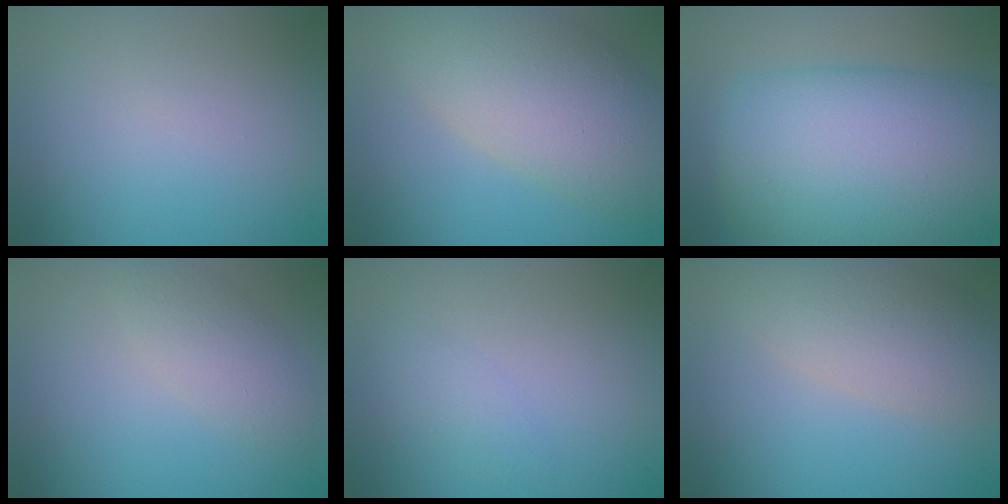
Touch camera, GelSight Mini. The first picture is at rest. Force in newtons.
{"total": 10.1, "press": 10.1, "slide": 0.2}
{"total": 14.6, "press": 14.6, "slide": 0.1}
{"total": 2.8, "press": 2.8, "slide": 0.1}
{"total": 1.3, "press": 1.3, "slide": 0.0}
{"total": 5.5, "press": 5.5, "slide": 0.4}